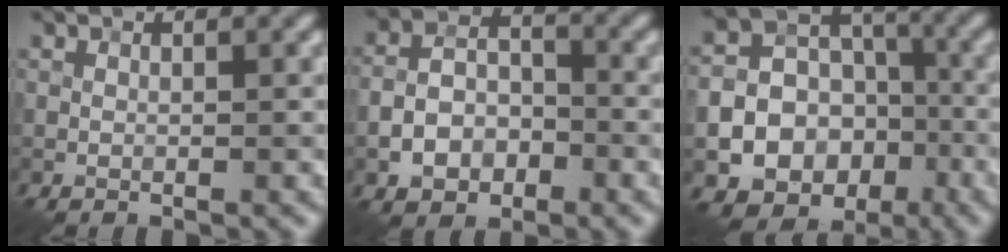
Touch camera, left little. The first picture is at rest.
{"total": 4.8, "force": [-2.0, 3.2, 2.9], "torque": [-0.053, 0.003, -0.039]}
{"total": 18.7, "force": [-7.2, 16.4, 5.6], "torque": [-0.112, -0.039, -0.128]}